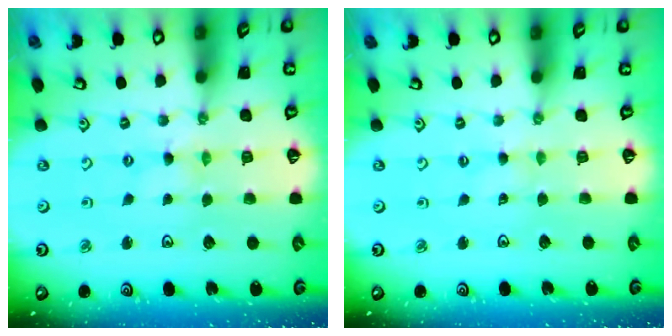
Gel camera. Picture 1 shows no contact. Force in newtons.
{"total": 0.0}